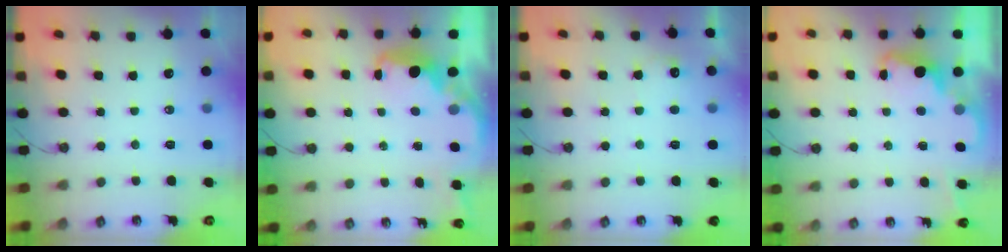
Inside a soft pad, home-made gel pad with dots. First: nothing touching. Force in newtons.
{"total": 2.9, "press": 2.9, "slide": 0.5}
{"total": 6.0, "press": 6.0, "slide": 0.6}
{"total": 2.5, "press": 2.4, "slide": 0.5}